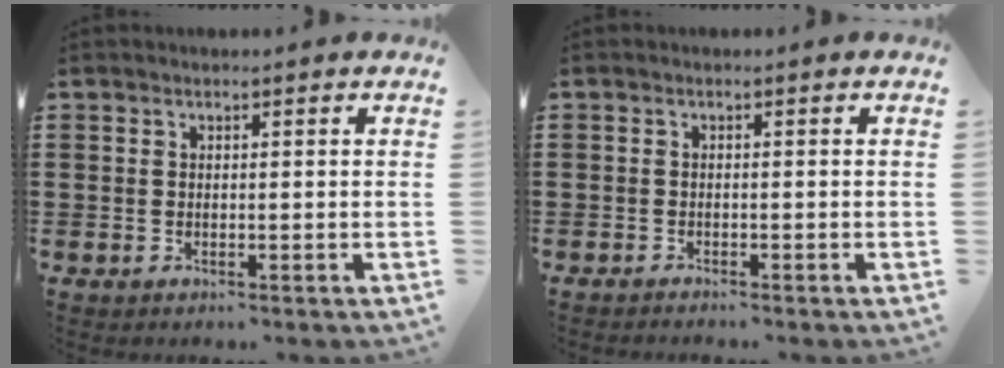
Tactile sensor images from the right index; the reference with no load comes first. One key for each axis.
{"total": 0.9, "fx": -0.9, "fy": -0.1, "fz": 0.0, "tx": -0.001, "ty": 0.000, "tz": -0.018}